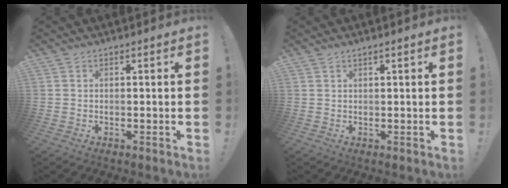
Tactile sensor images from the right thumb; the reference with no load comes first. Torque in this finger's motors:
{"motor_torque": [-0.17, -0.18, -0.05, -0.12, 0.05]}